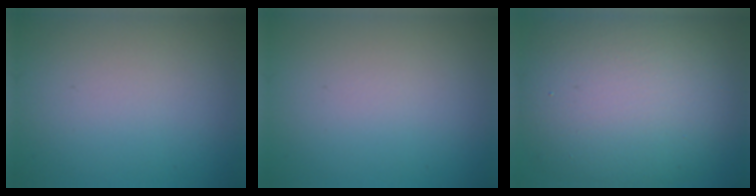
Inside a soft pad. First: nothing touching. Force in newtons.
{"total": 0.0}
{"total": 12.6, "press": 12.6, "slide": 1.5}